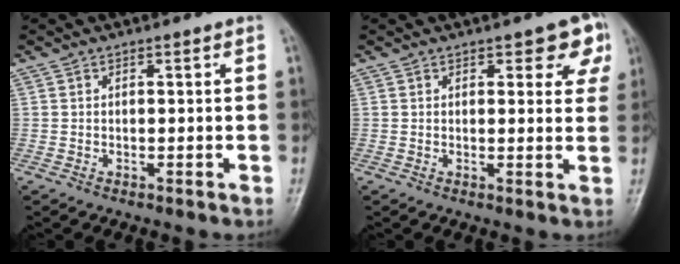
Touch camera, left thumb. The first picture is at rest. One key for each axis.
{"total": 6.0, "fx": 3.1, "fy": 2.9, "fz": 4.2, "tx": -0.012, "ty": -0.009, "tz": 0.030}